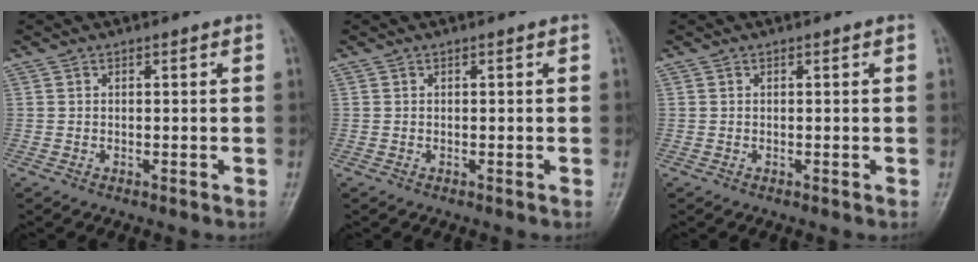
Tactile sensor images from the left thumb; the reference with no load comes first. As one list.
[{"total": 0.0}, {"total": 0.0}]